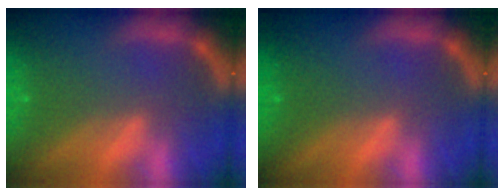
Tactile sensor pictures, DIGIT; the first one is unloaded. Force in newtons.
{"total": 0.0}